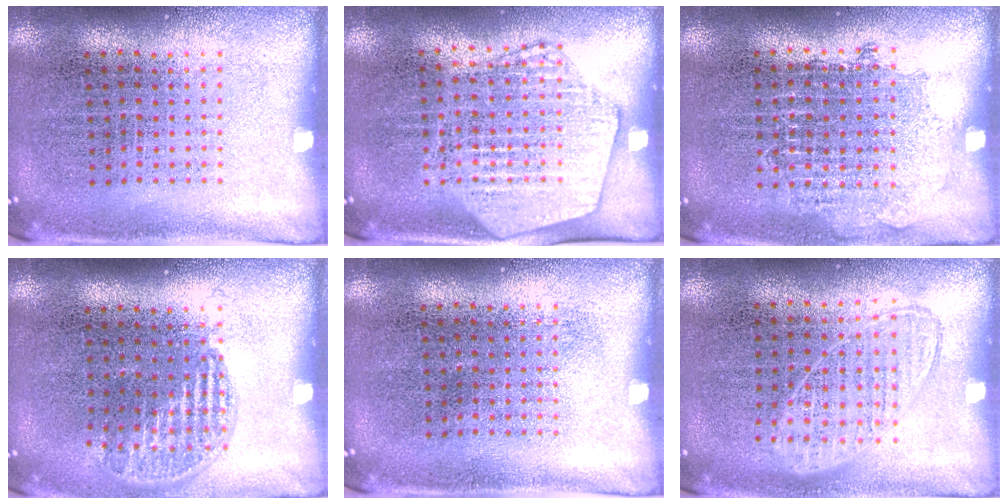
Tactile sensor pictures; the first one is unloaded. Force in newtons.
{"total": 1.9, "press": 1.8, "slide": 0.7}
{"total": 0.7, "press": 0.7, "slide": 0.2}
{"total": 1.2, "press": 1.0, "slide": 0.6}
{"total": 0.0}
{"total": 0.9, "press": 0.9, "slide": 0.3}